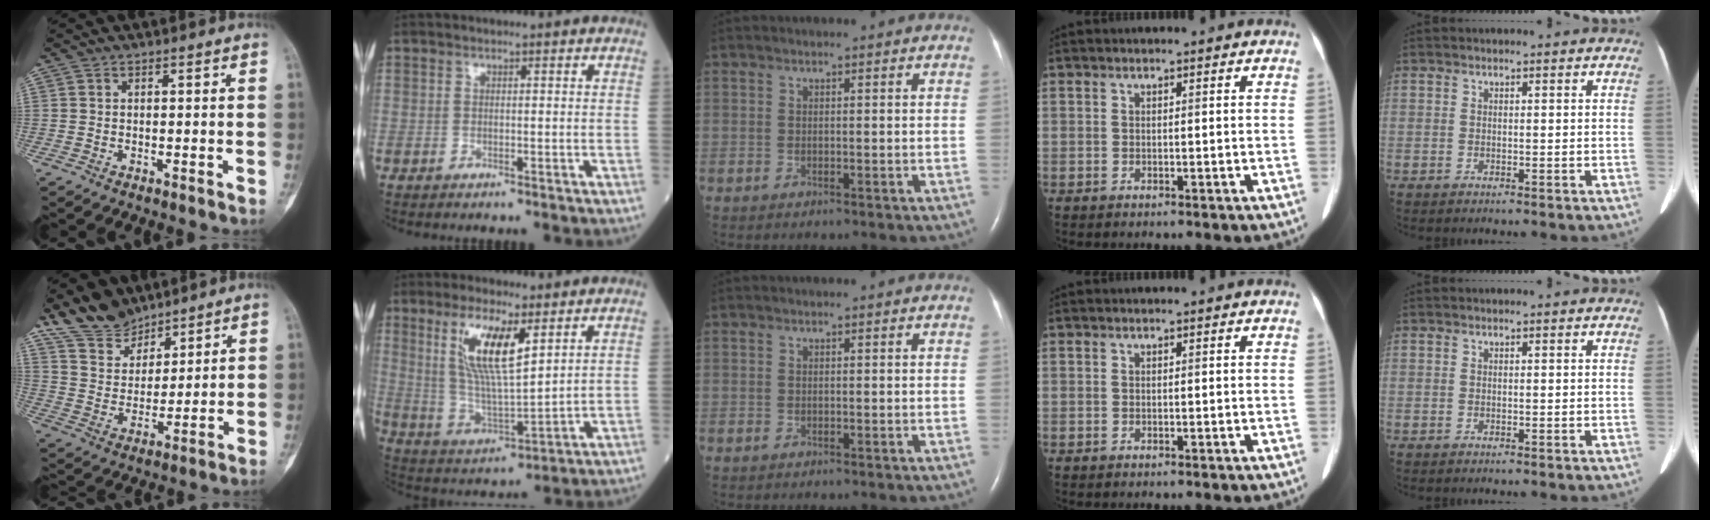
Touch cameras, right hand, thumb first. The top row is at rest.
{"thumb": {"total": 10.7, "force": [9.0, 5.3, 2.3], "torque": [-0.017, -0.051, 0.181]}, "index": {"total": 11.6, "force": [5.1, 2.5, 10.1], "torque": [-0.208, -0.004, 0.104]}}